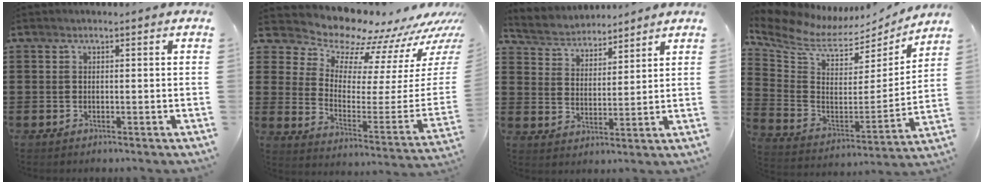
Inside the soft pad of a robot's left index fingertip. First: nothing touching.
{"total": 8.1, "force": [7.6, 2.7, 1.0], "torque": [-0.031, -0.099, 0.120]}
{"total": 3.9, "force": [3.7, 1.2, -0.4], "torque": [-0.014, -0.018, 0.063]}
{"total": 7.9, "force": [6.4, 3.3, 3.3], "torque": [-0.102, -0.047, 0.110]}